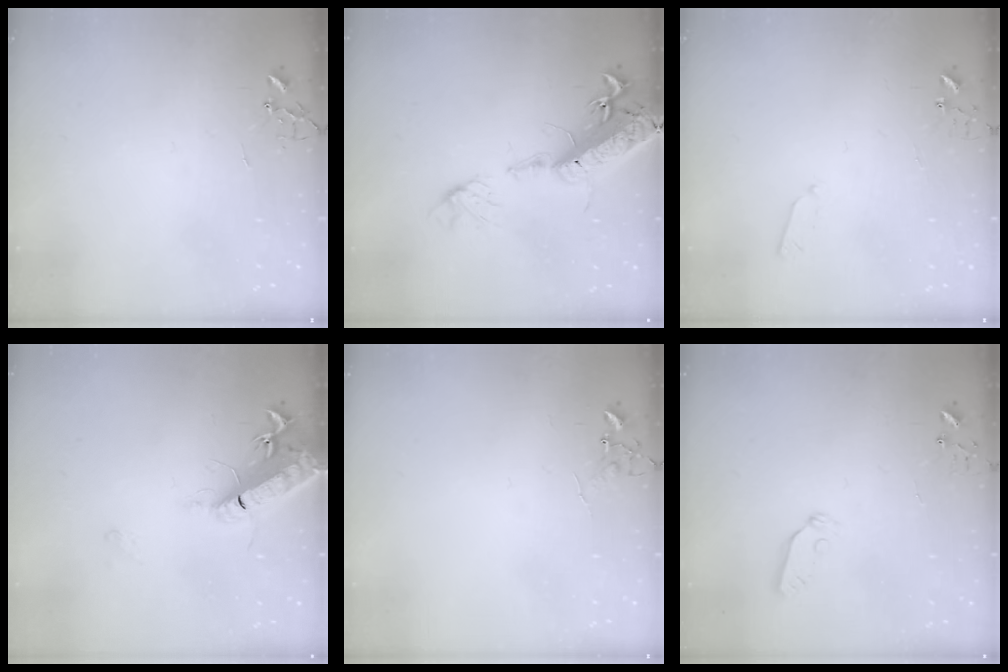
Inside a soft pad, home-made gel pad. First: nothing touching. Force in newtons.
{"total": 20.3, "press": 19.8, "slide": 4.4}
{"total": 3.4, "press": 3.4, "slide": 0.5}
{"total": 17.2, "press": 16.5, "slide": 4.6}
{"total": 5.2, "press": 5.2, "slide": 0.6}
{"total": 5.0, "press": 4.9, "slide": 0.6}